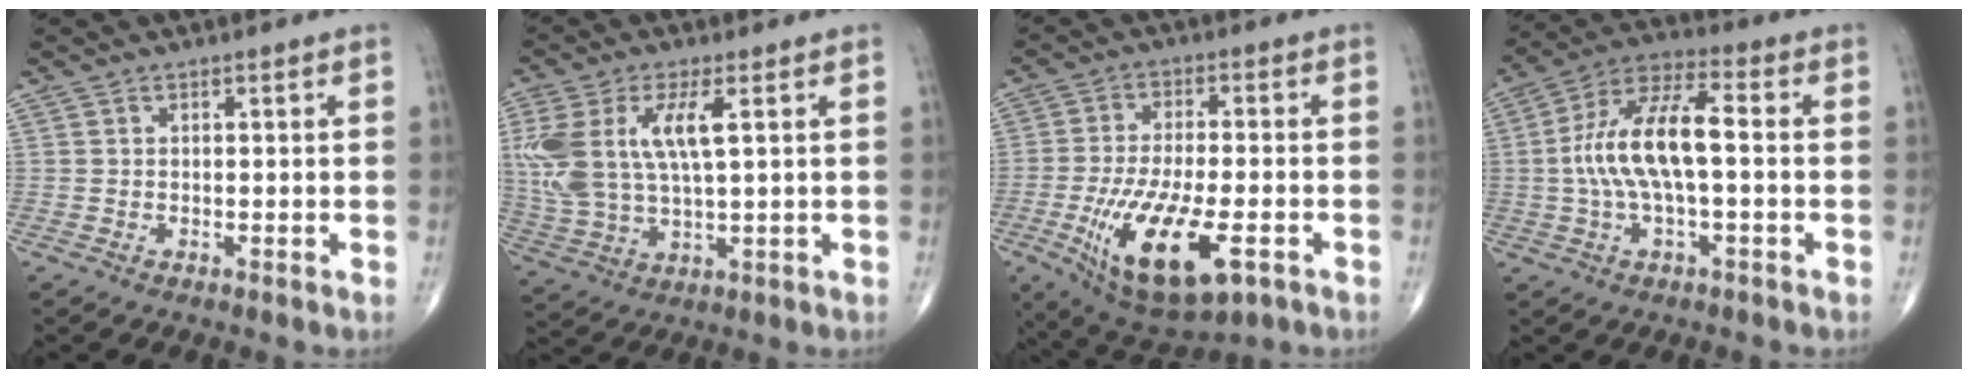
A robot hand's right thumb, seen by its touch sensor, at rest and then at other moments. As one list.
[{"total": 15.4, "force": [3.7, 6.4, 13.5], "torque": [-0.310, -0.002, 0.078]}, {"total": 17.4, "force": [-6.2, 6.6, 14.8], "torque": [-0.277, -0.002, -0.089]}, {"total": 13.6, "force": [-0.4, 5.0, 12.6], "torque": [-0.259, 0.040, -0.013]}]